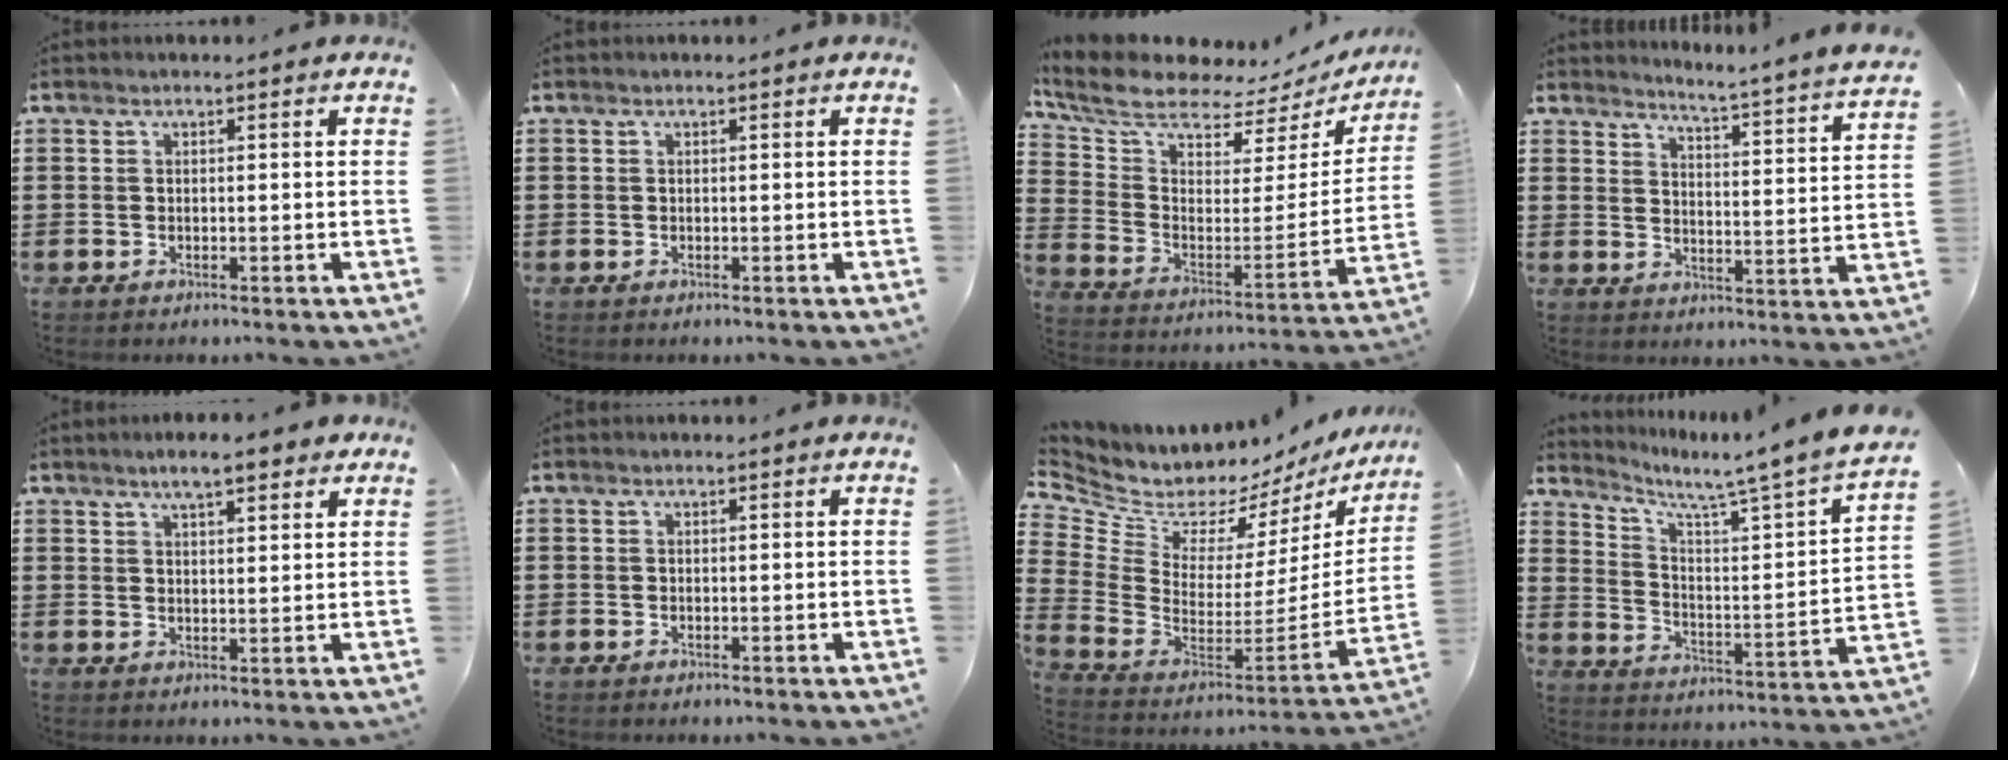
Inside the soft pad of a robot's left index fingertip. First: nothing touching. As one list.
[{"total": 0.0}, {"total": 7.5, "force": [6.4, 2.4, 3.3], "torque": [-0.097, -0.052, 0.108]}, {"total": 3.9, "force": [3.5, -1.3, 1.1], "torque": [-0.034, -0.049, 0.048]}, {"total": 4.9, "force": [3.8, 1.1, 2.9], "torque": [-0.057, -0.001, 0.065]}, {"total": 0.0}, {"total": 6.1, "force": [5.4, 2.3, 1.3], "torque": [-0.069, -0.060, 0.093]}, {"total": 5.2, "force": [4.3, -0.7, 2.8], "torque": [-0.067, -0.052, 0.059]}]